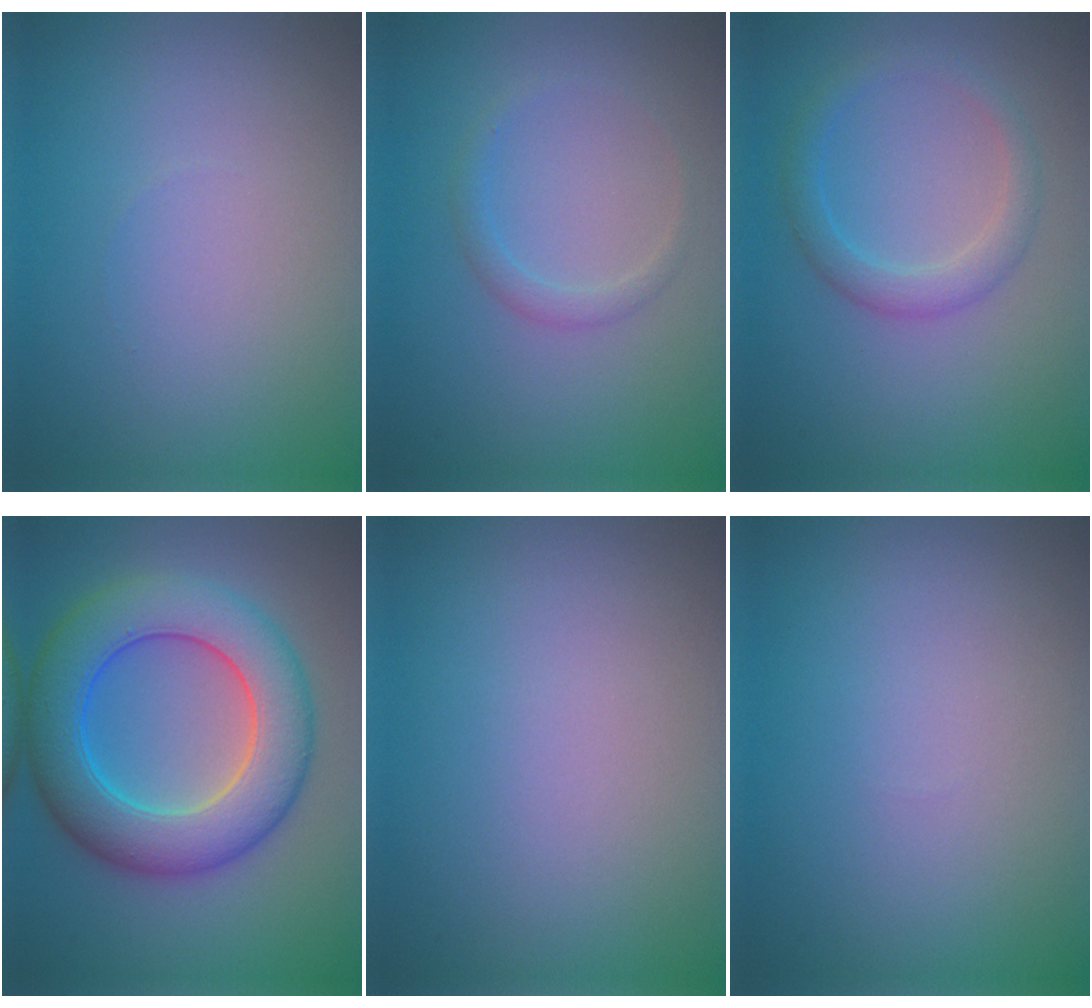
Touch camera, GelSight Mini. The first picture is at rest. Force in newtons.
{"total": 1.3, "press": 1.3, "slide": 0.0}
{"total": 2.4, "press": 2.4, "slide": 0.1}
{"total": 9.0, "press": 9.0, "slide": 0.1}
{"total": 0.0}
{"total": 0.0}